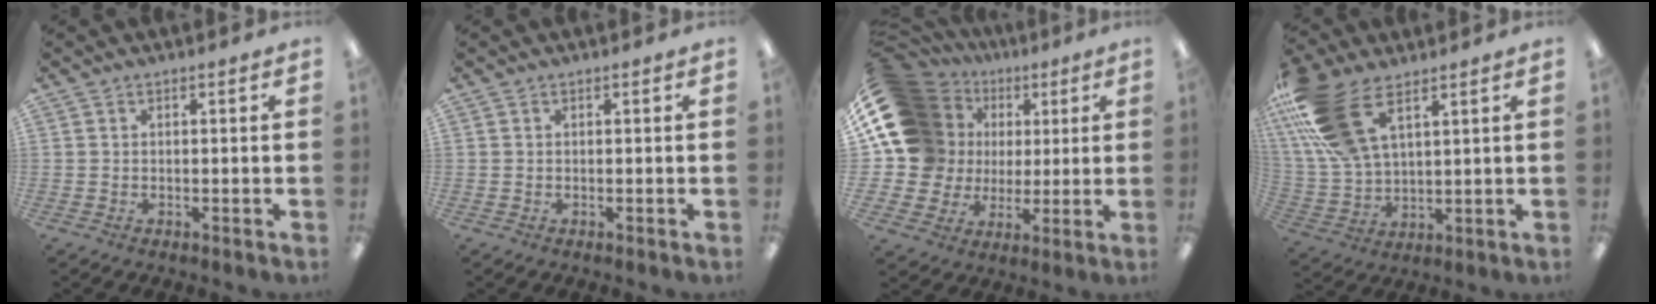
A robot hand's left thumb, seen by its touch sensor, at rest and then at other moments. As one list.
[{"total": 0.0}, {"total": 19.4, "force": [5.6, 16.8, 8.1], "torque": [-0.170, -0.029, 0.134]}, {"total": 19.1, "force": [9.7, 9.9, 13.1], "torque": [-0.301, -0.030, 0.175]}]